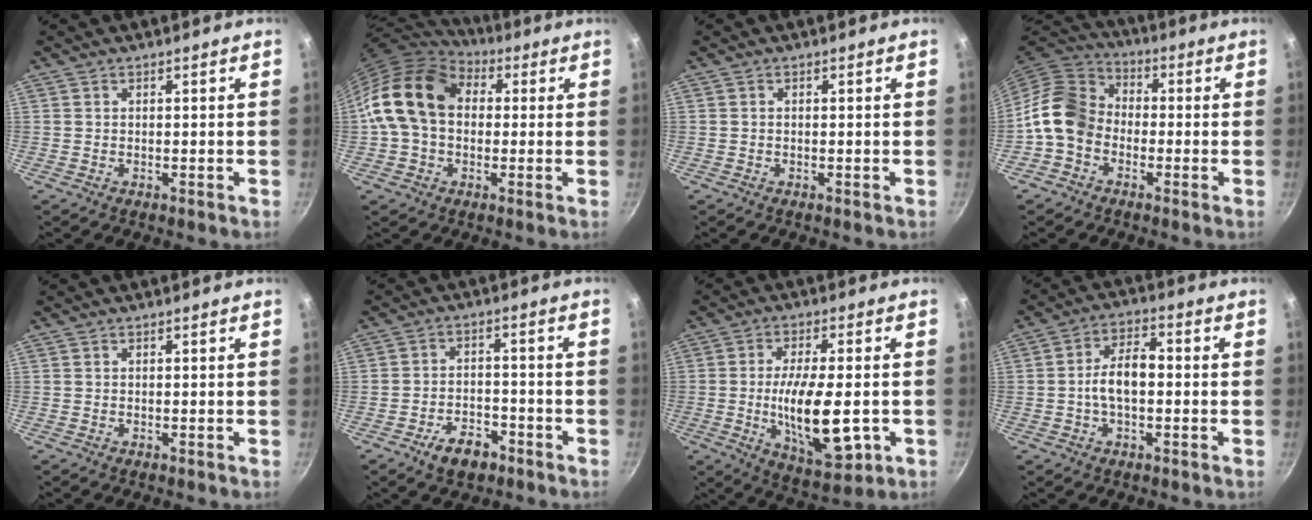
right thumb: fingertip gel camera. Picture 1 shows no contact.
{"total": 16.3, "force": [1.9, 12.0, 10.8], "torque": [-0.174, 0.031, 0.020]}
{"total": 0.0}
{"total": 10.6, "force": [-2.8, 8.4, 5.8], "torque": [-0.077, 0.037, -0.078]}
{"total": 0.0}
{"total": 7.1, "force": [-4.4, 4.0, 3.9], "torque": [-0.049, 0.031, -0.070]}
{"total": 15.8, "force": [-2.8, 6.0, 14.3], "torque": [-0.230, -0.002, -0.038]}
{"total": 7.9, "force": [-0.7, 4.2, 6.6], "torque": [-0.106, 0.030, -0.019]}